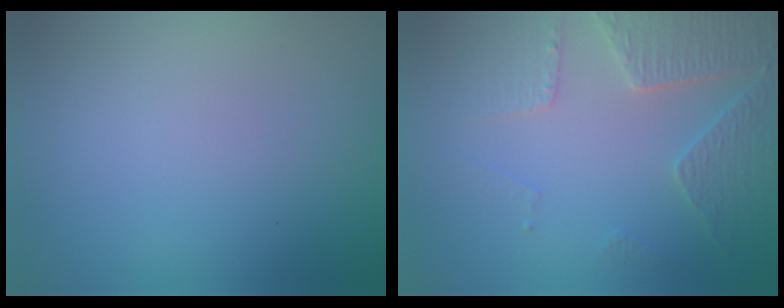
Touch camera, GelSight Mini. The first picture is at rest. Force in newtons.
{"total": 4.0, "press": 3.9, "slide": 0.7}